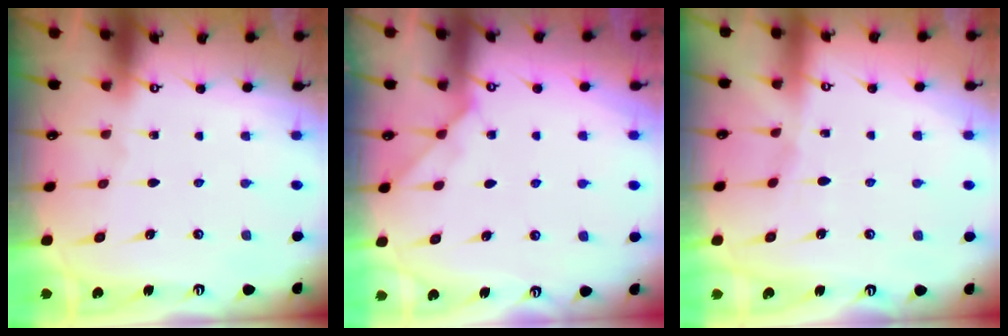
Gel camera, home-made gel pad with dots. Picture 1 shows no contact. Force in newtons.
{"total": 4.0, "press": 3.9, "slide": 0.7}
{"total": 2.8, "press": 2.8, "slide": 0.4}